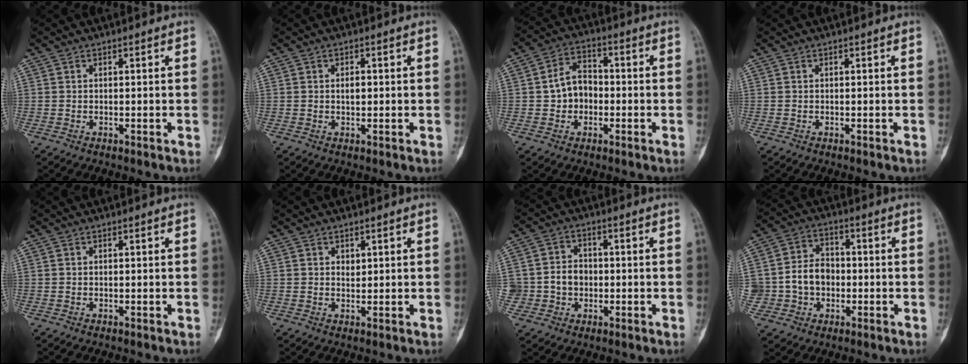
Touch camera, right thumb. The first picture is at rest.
{"total": 1.9, "force": [0.1, 1.1, 1.5], "torque": [-0.024, 0.001, 0.002]}
{"total": 7.4, "force": [-0.8, 5.8, 4.4], "torque": [-0.052, 0.024, -0.023]}
{"total": 0.0}
{"total": 0.0}
{"total": 1.5, "force": [0.6, 1.1, 0.8], "torque": [-0.006, -0.004, 0.012]}
{"total": 6.8, "force": [-0.8, 6.2, 2.6], "torque": [-0.012, 0.020, -0.012]}
{"total": 9.5, "force": [-1.1, 8.1, 4.9], "torque": [-0.056, 0.028, -0.019]}